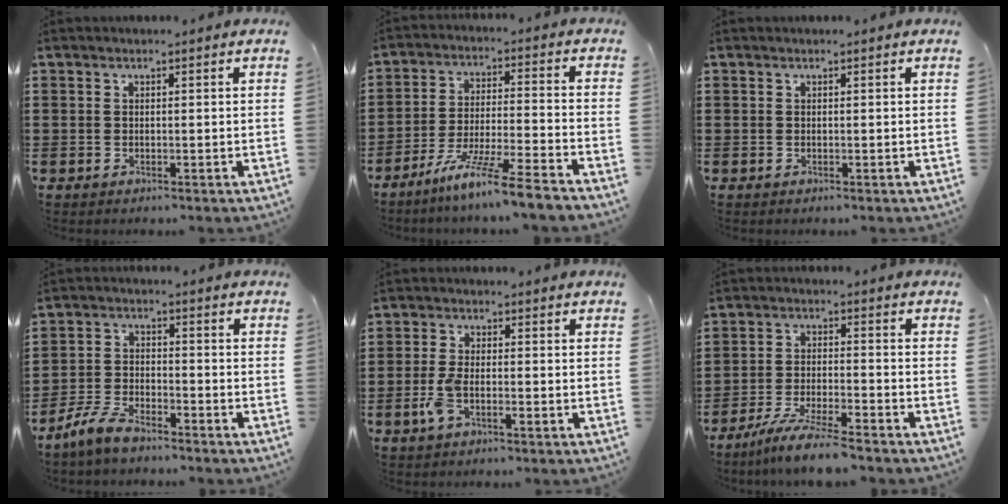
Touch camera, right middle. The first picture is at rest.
{"total": 9.3, "force": [-7.9, -0.9, 4.9], "torque": [-0.098, -0.008, -0.157]}
{"total": 0.0}
{"total": 5.8, "force": [-4.9, 1.3, 2.7], "torque": [-0.076, -0.003, -0.102]}
{"total": 4.2, "force": [-1.4, 1.6, 3.6], "torque": [-0.088, -0.003, -0.033]}
{"total": 6.8, "force": [-5.9, -0.1, 3.4], "torque": [-0.070, -0.015, -0.112]}